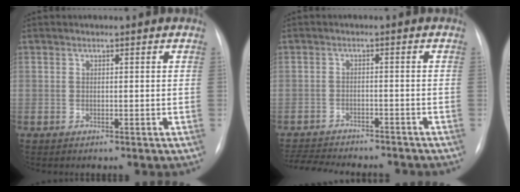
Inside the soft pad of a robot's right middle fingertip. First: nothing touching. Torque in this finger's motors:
{"motor_torque": [0.70, -0.88, 0.10, 0.06]}